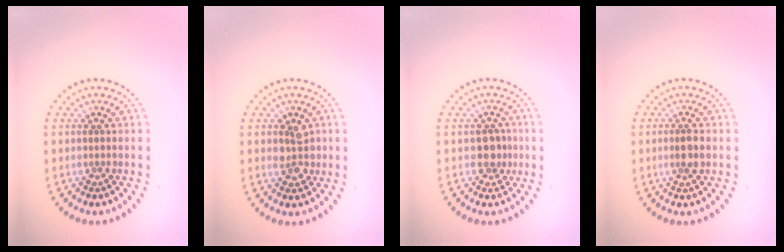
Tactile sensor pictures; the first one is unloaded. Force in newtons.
{"total": 2.4, "press": 2.4, "slide": 0.4}
{"total": 2.0, "press": 1.8, "slide": 0.9}
{"total": 1.8, "press": 1.6, "slide": 0.7}